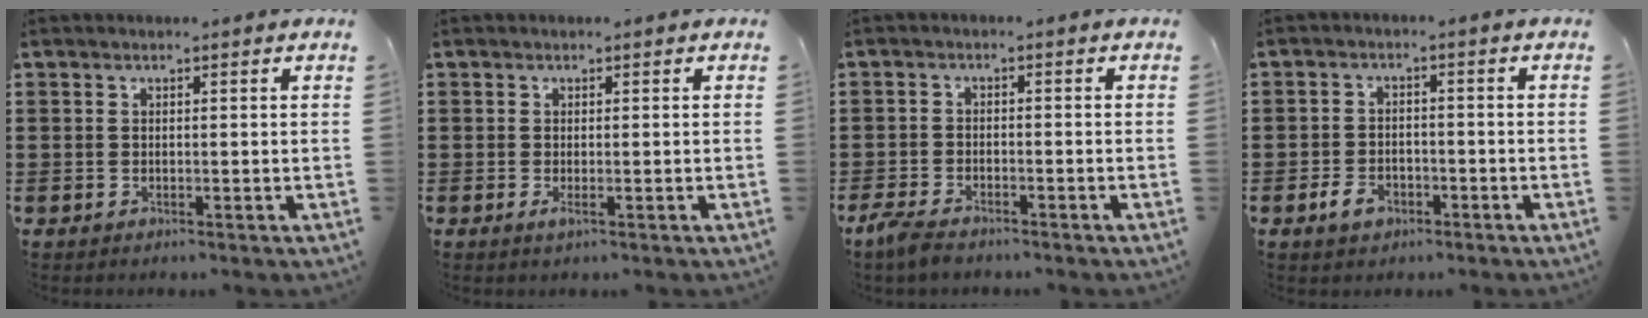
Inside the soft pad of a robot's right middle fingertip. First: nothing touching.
{"total": 1.0, "force": [0.0, 0.1, 1.0], "torque": [-0.018, -0.001, 0.000]}
{"total": 2.9, "force": [-2.5, 0.8, 1.2], "torque": [-0.044, -0.004, -0.056]}
{"total": 3.1, "force": [-1.9, 1.8, 1.7], "torque": [-0.032, 0.002, -0.036]}